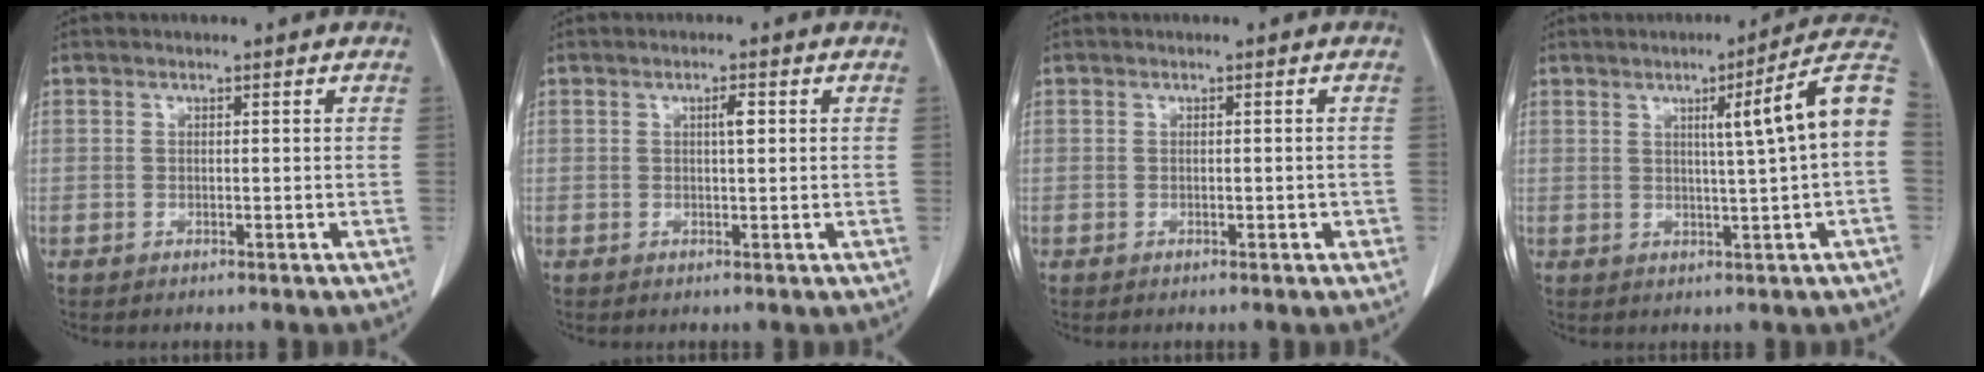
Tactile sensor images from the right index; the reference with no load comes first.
{"total": 1.8, "force": [0.5, 0.3, 1.7], "torque": [-0.028, 0.002, 0.007]}
{"total": 1.1, "force": [-0.3, 0.5, 1.0], "torque": [-0.013, 0.004, -0.001]}
{"total": 10.7, "force": [1.5, -1.2, 10.6], "torque": [-0.139, 0.017, 0.016]}